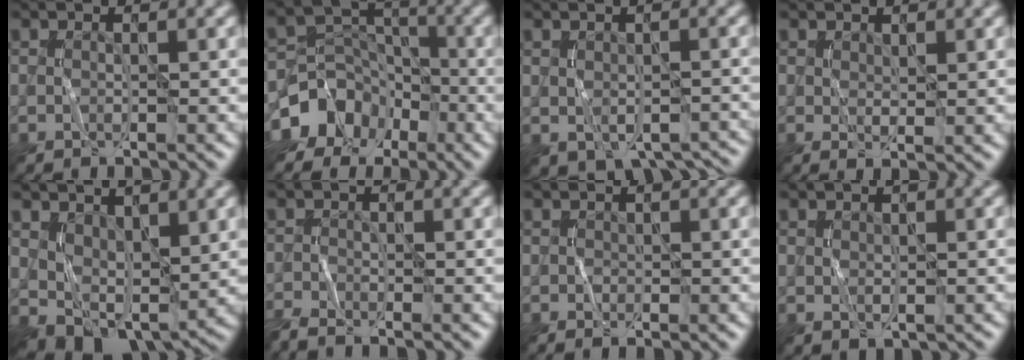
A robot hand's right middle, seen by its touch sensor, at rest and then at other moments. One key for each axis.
{"total": 8.5, "fx": -5.2, "fy": 6.5, "fz": 1.7, "tx": -0.009, "ty": -0.008, "tz": -0.102}
{"total": 3.0, "fx": -1.2, "fy": 1.9, "fz": 2.0, "tx": -0.036, "ty": -0.020, "tz": -0.001}
{"total": 1.3, "fx": 0.5, "fy": 0.5, "fz": 1.1, "tx": -0.024, "ty": -0.007, "tz": 0.018}
{"total": 4.9, "fx": 1.1, "fy": 3.1, "fz": 3.7, "tx": -0.074, "ty": -0.015, "tz": 0.030}
{"total": 1.7, "fx": -1.6, "fy": 0.0, "fz": 0.7, "tx": -0.018, "ty": -0.007, "tz": -0.033}
{"total": 0.5, "fx": -0.2, "fy": 0.4, "fz": 0.3, "tx": -0.006, "ty": -0.003, "tz": 0.001}
{"total": 0.8, "fx": 0.2, "fy": 0.4, "fz": 0.6, "tx": -0.016, "ty": -0.006, "tz": 0.013}